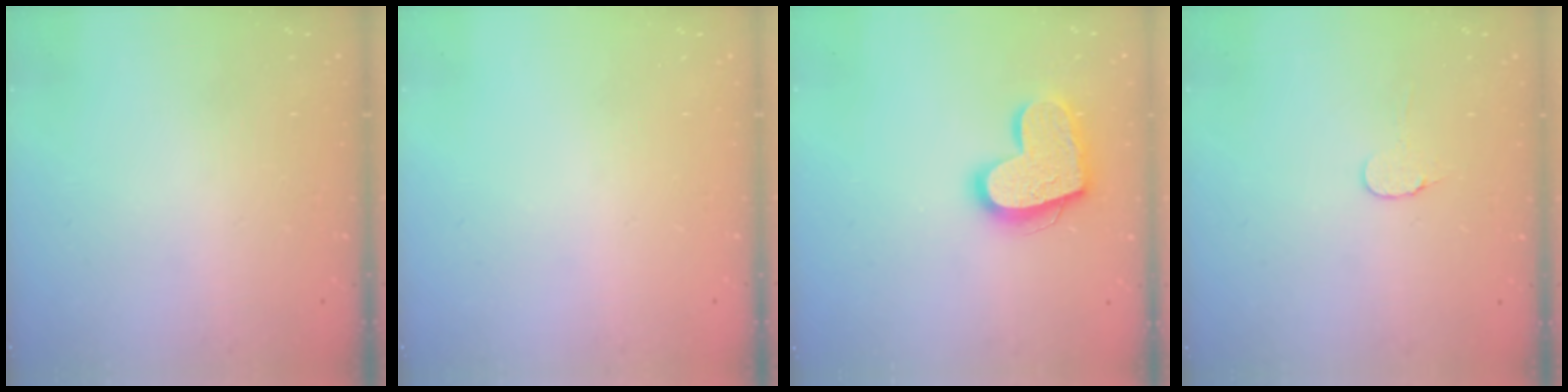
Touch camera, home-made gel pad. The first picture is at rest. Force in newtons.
{"total": 0.0}
{"total": 16.9, "press": 16.9, "slide": 1.3}
{"total": 4.5, "press": 4.5, "slide": 0.4}